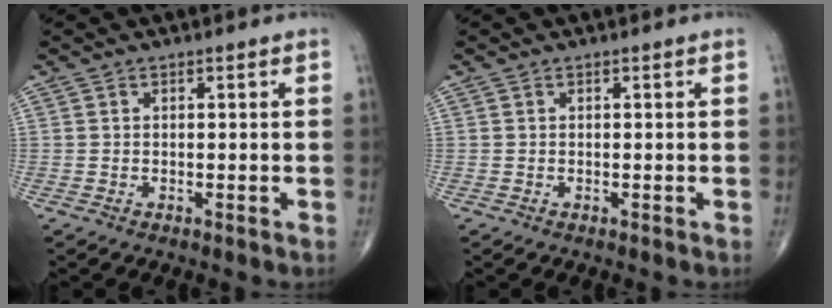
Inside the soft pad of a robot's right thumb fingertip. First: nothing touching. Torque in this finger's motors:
{"motor_torque": [-0.01, 0.00, 0.00, 0.00, 0.00]}